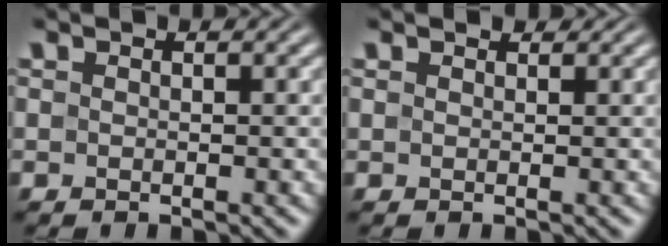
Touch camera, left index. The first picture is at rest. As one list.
[{"total": 1.1, "force": [0.9, 0.4, 0.3], "torque": [-0.008, -0.001, 0.011]}]